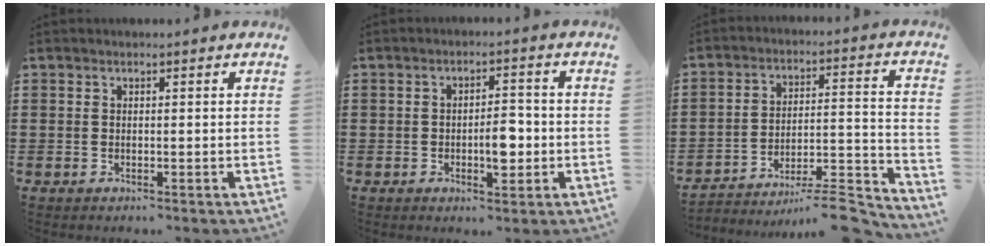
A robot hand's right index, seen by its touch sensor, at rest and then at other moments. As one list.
[{"total": 4.7, "force": [-1.1, 2.1, 4.0], "torque": [-0.055, -0.001, -0.023]}, {"total": 7.6, "force": [-6.8, 1.0, 3.3], "torque": [-0.044, 0.007, -0.134]}]